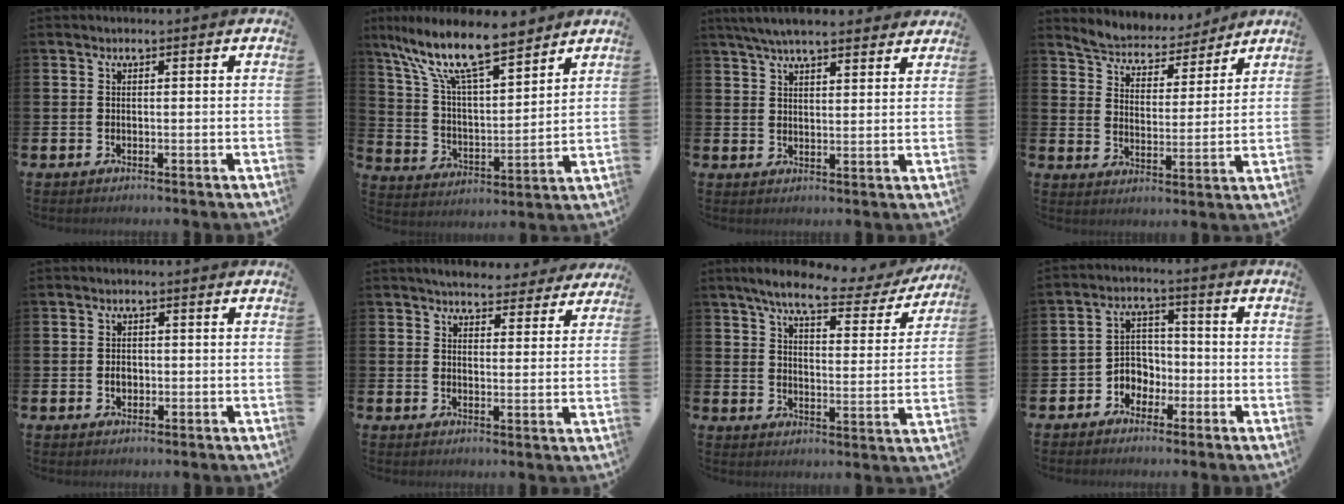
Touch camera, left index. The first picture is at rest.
{"total": 12.4, "force": [10.1, 3.0, 6.5], "torque": [-0.157, -0.049, 0.177]}
{"total": 5.9, "force": [5.4, 0.9, 2.0], "torque": [-0.047, -0.016, 0.098]}
{"total": 5.6, "force": [5.4, 1.3, -0.3], "torque": [-0.028, -0.045, 0.092]}
{"total": 1.7, "force": [-0.2, 1.3, 1.1], "torque": [-0.012, 0.005, -0.007]}
{"total": 4.9, "force": [4.7, 1.2, 0.7], "torque": [-0.015, -0.027, 0.081]}
{"total": 7.2, "force": [6.1, 1.5, 3.5], "torque": [-0.080, -0.035, 0.097]}
{"total": 3.9, "force": [-1.7, 3.4, 0.8], "torque": [-0.036, 0.004, -0.041]}